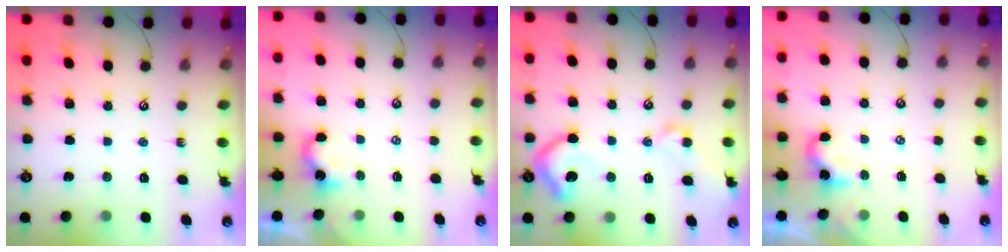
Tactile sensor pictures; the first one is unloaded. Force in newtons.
{"total": 2.6, "press": 2.6, "slide": 0.2}
{"total": 8.6, "press": 8.5, "slide": 1.3}
{"total": 2.8, "press": 2.7, "slide": 0.3}